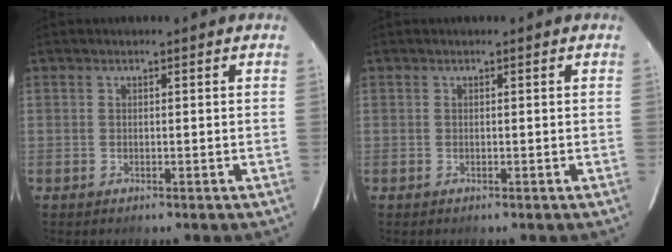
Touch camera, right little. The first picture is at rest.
{"total": 0.0}